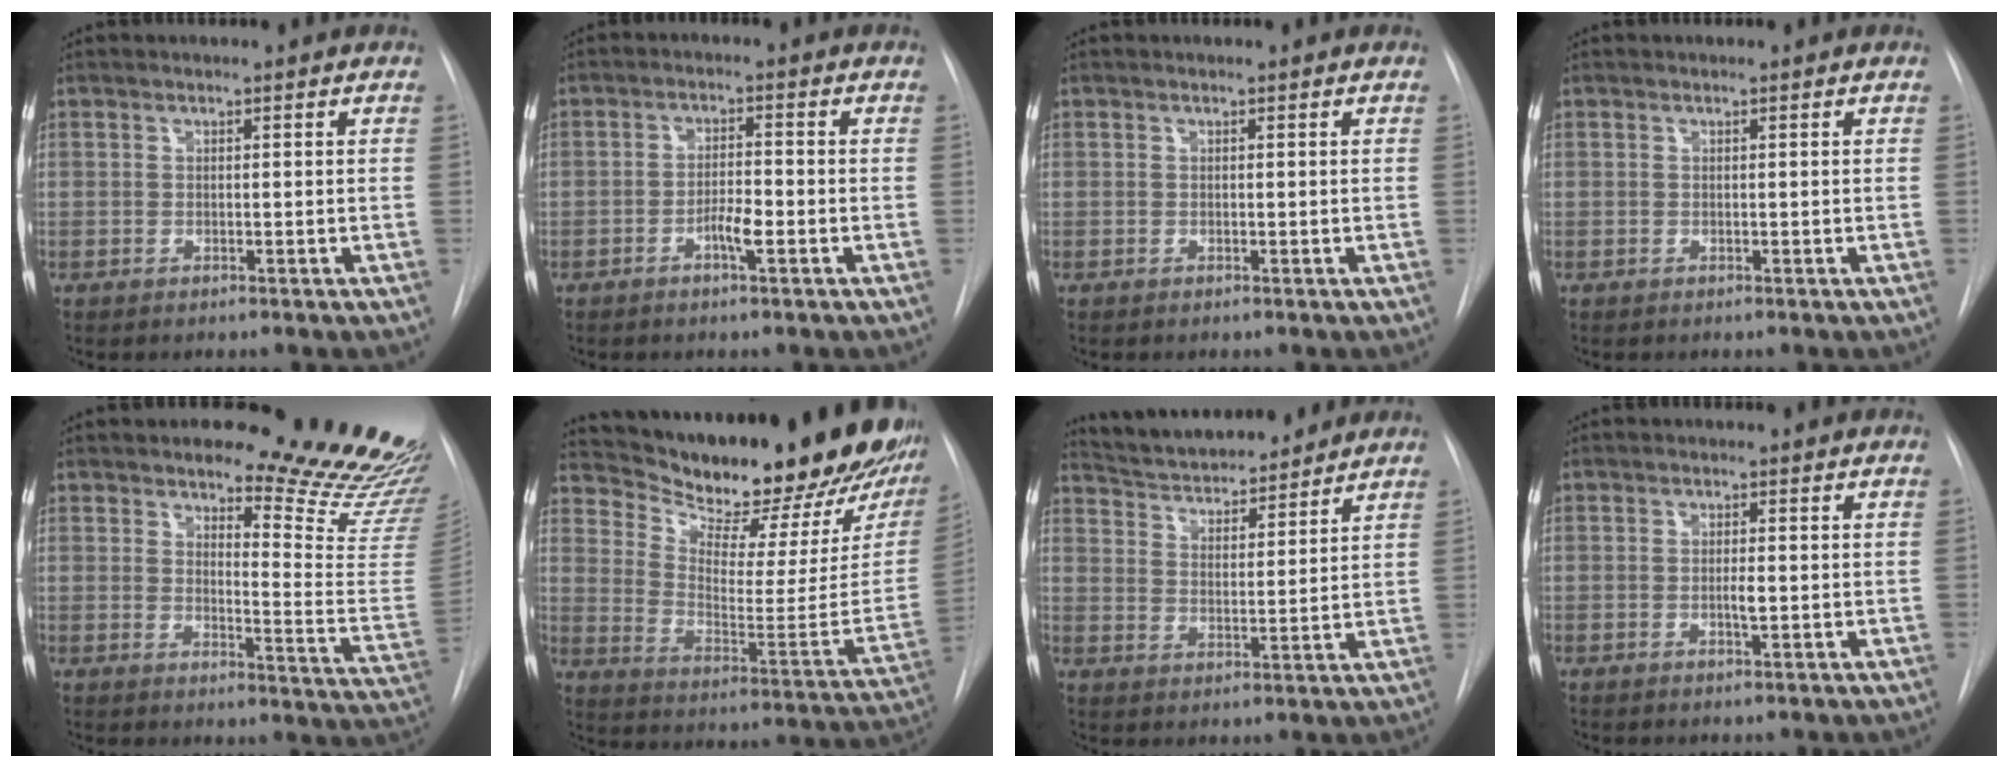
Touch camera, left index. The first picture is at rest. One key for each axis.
{"total": 3.2, "fx": -1.5, "fy": 0.5, "fz": 2.8, "tx": -0.049, "ty": 0.002, "tz": -0.028}
{"total": 0.0}
{"total": 0.0}
{"total": 18.9, "fx": 16.7, "fy": 2.9, "fz": 8.4, "tx": -0.090, "ty": -0.121, "tz": 0.183}
{"total": 27.9, "fx": 24.7, "fy": 4.3, "fz": 12.3, "tx": -0.198, "ty": -0.094, "tz": 0.330}
{"total": 13.8, "fx": 12.8, "fy": 2.7, "fz": 4.4, "tx": -0.068, "ty": 0.015, "tz": 0.204}
{"total": 1.7, "fx": -0.3, "fy": 0.3, "fz": 1.6, "tx": -0.030, "ty": -0.001, "tz": -0.005}